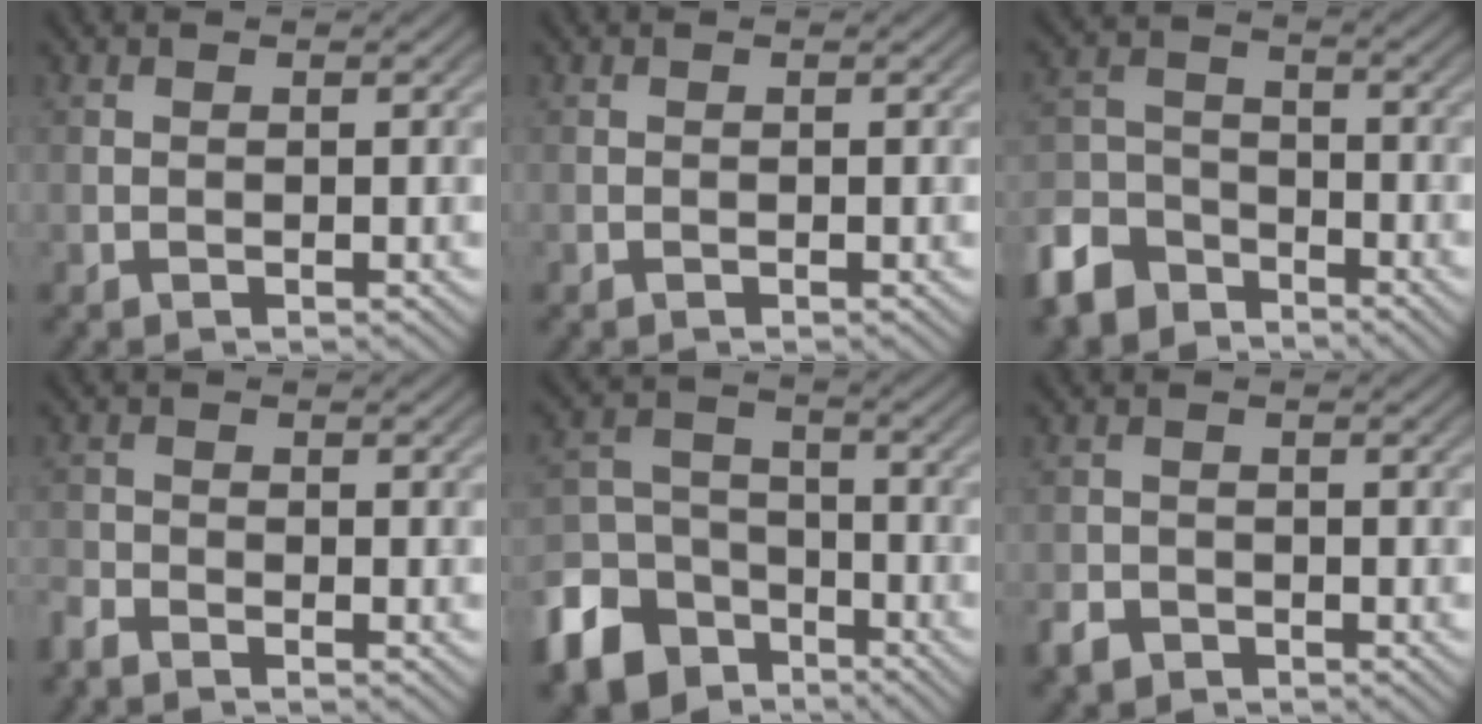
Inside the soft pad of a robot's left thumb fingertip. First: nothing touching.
{"total": 0.0}
{"total": 8.6, "force": [-6.5, 4.7, 3.2], "torque": [-0.081, -0.010, -0.145]}
{"total": 2.3, "force": [-2.2, 0.5, 0.5], "torque": [-0.014, -0.008, -0.056]}
{"total": 11.2, "force": [-6.8, 7.6, 4.5], "torque": [-0.131, -0.024, -0.133]}
{"total": 2.4, "force": [-1.8, 1.5, 0.7], "torque": [-0.016, -0.005, -0.045]}